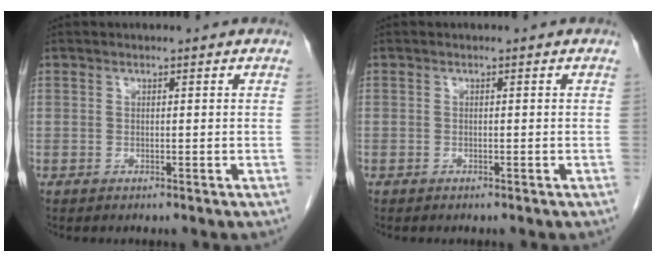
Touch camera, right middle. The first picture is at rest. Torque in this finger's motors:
{"motor_torque": [0.56, -1.14, -0.47, -0.21]}